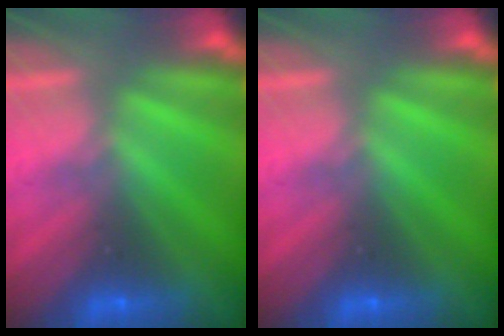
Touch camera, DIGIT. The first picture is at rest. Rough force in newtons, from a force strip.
{"total": 0.0}